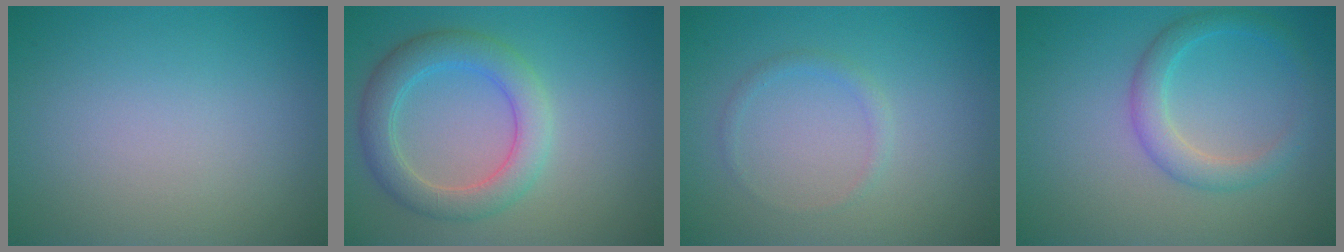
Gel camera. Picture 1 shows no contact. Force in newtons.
{"total": 4.5, "press": 4.5, "slide": 0.1}
{"total": 0.9, "press": 0.9, "slide": 0.1}
{"total": 2.8, "press": 2.8, "slide": 0.2}